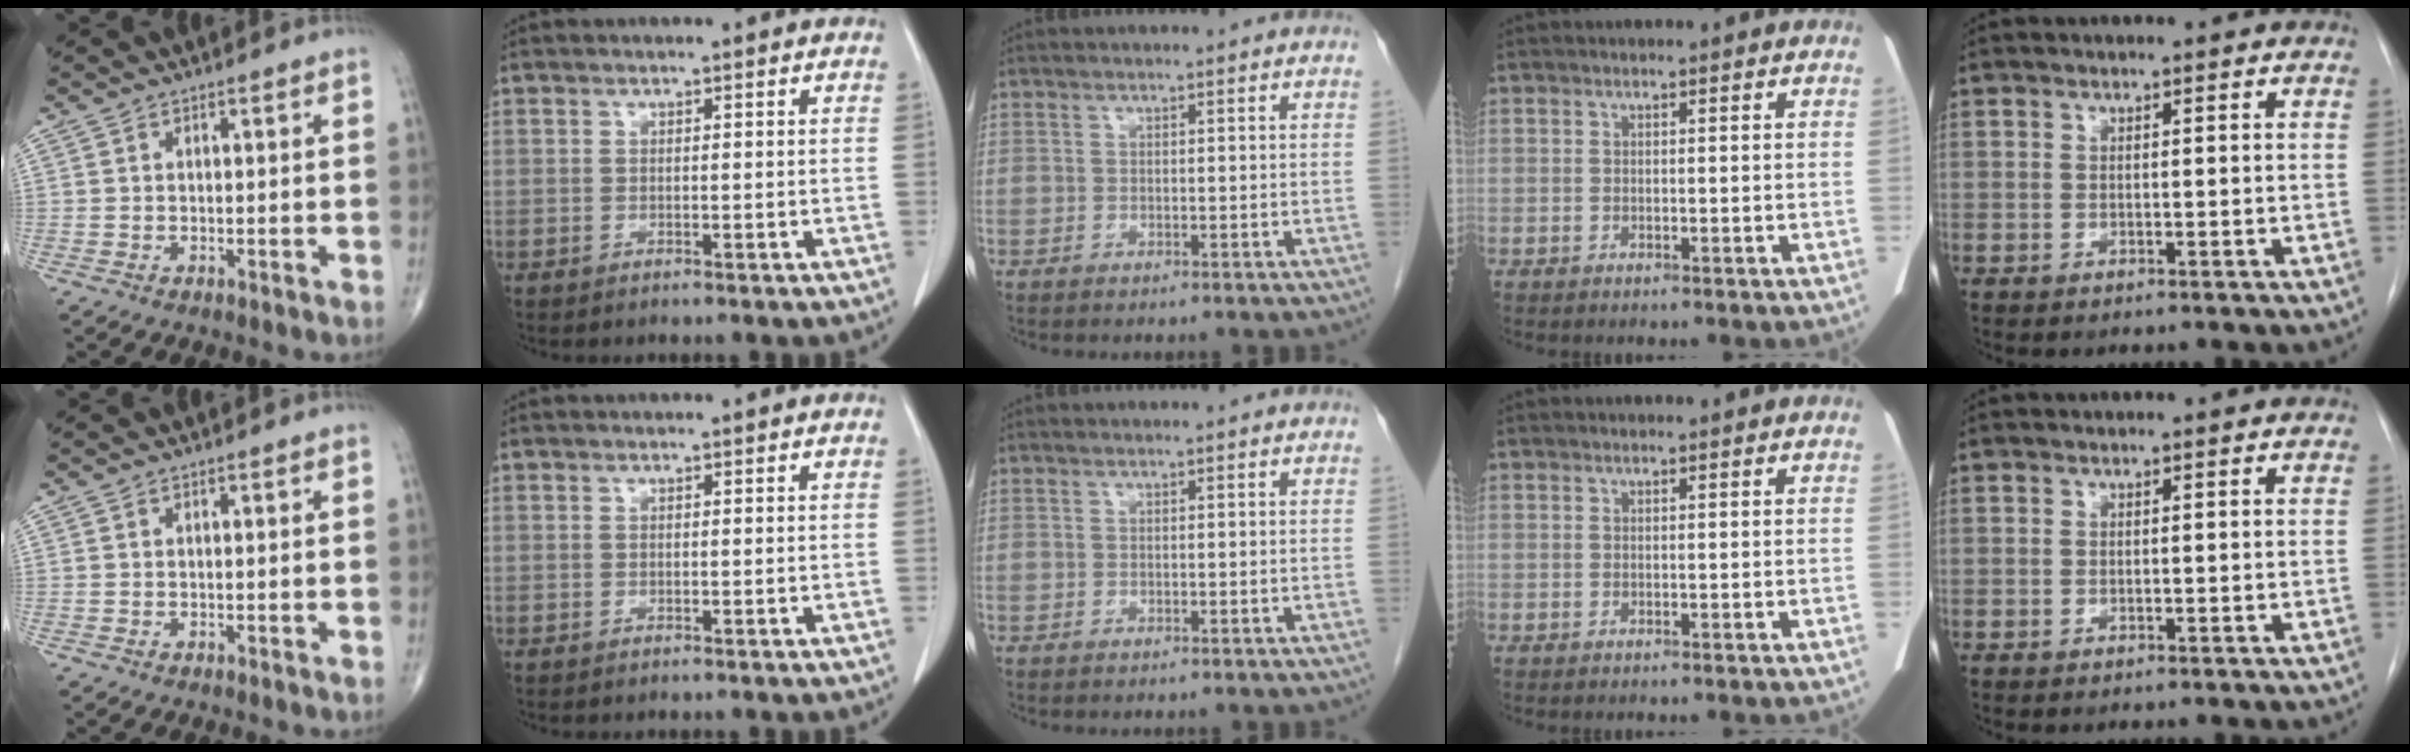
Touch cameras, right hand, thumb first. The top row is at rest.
{}